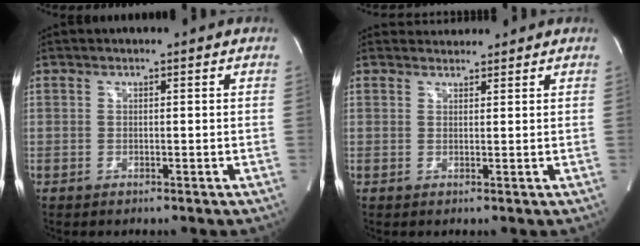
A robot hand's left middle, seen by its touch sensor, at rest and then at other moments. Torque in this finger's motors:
{"motor_torque": [0.01, 0.00, -0.11, -0.02]}